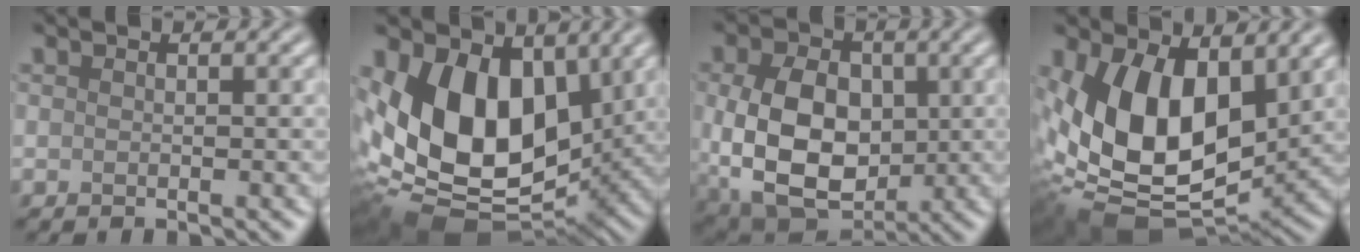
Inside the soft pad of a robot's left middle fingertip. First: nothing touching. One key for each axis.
{"total": 14.3, "fx": 1.5, "fy": 9.2, "fz": 10.9, "tx": -0.200, "ty": -0.024, "tz": 0.017}
{"total": 11.2, "fx": -0.2, "fy": 8.0, "fz": 7.9, "tx": -0.165, "ty": -0.017, "tz": 0.008}
{"total": 13.5, "fx": 2.1, "fy": 7.9, "fz": 10.8, "tx": -0.197, "ty": -0.029, "tz": 0.034}